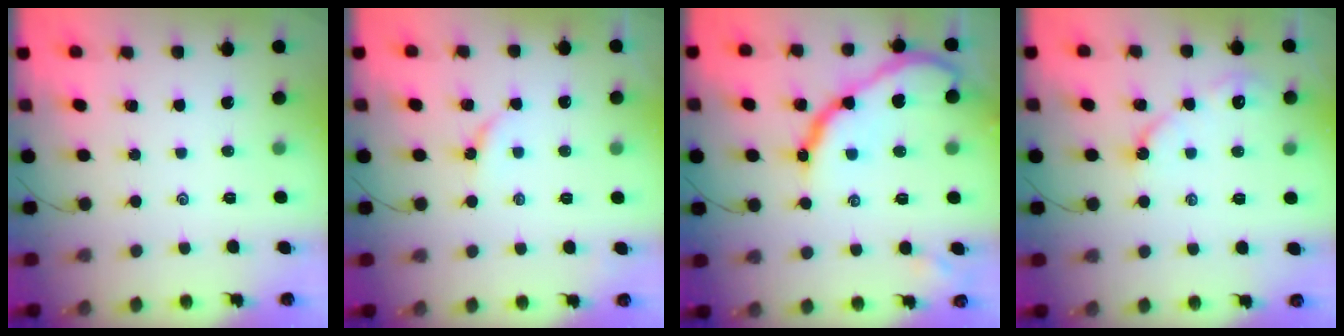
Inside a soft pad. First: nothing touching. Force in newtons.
{"total": 2.9, "press": 2.9, "slide": 0.3}
{"total": 16.8, "press": 16.8, "slide": 1.4}
{"total": 5.9, "press": 5.8, "slide": 0.6}